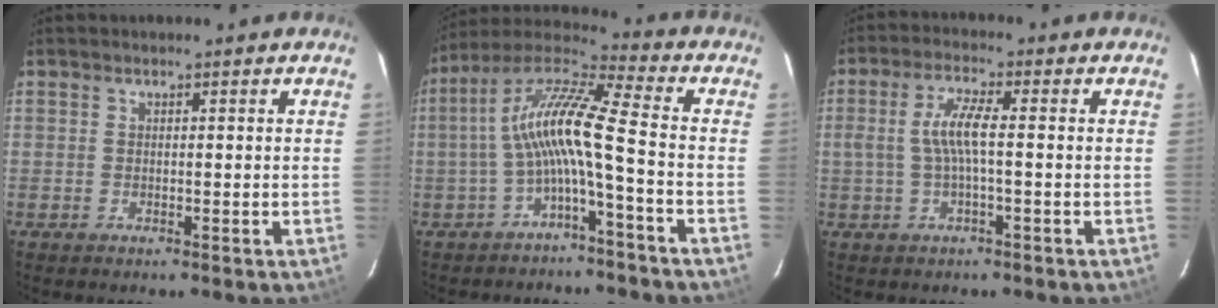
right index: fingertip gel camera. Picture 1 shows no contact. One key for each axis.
{"total": 11.4, "fx": -2.7, "fy": 0.4, "fz": 11.1, "tx": -0.227, "ty": 0.021, "tz": -0.058}
{"total": 5.3, "fx": -0.5, "fy": 0.6, "fz": 5.3, "tx": -0.107, "ty": 0.004, "tz": -0.006}